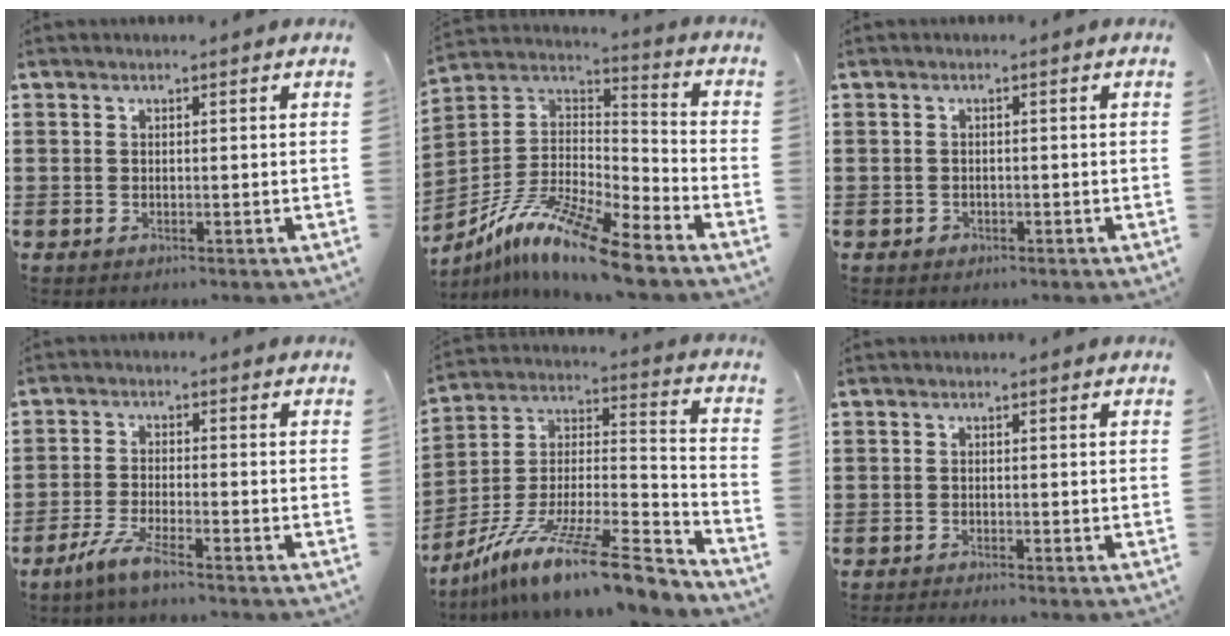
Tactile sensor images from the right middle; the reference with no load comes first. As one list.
[{"total": 11.6, "force": [-9.4, 0.6, 6.8], "torque": [-0.145, 0.004, -0.194]}, {"total": 0.7, "force": [-0.4, 0.5, 0.1], "torque": [-0.004, 0.003, -0.010]}, {"total": 4.3, "force": [-3.1, 0.0, 2.9], "torque": [-0.077, -0.014, -0.062]}, {"total": 14.9, "force": [-11.5, 1.0, 9.4], "torque": [-0.173, 0.015, -0.212]}, {"total": 0.7, "force": [-0.6, -0.2, 0.2], "torque": [-0.005, -0.005, -0.010]}]